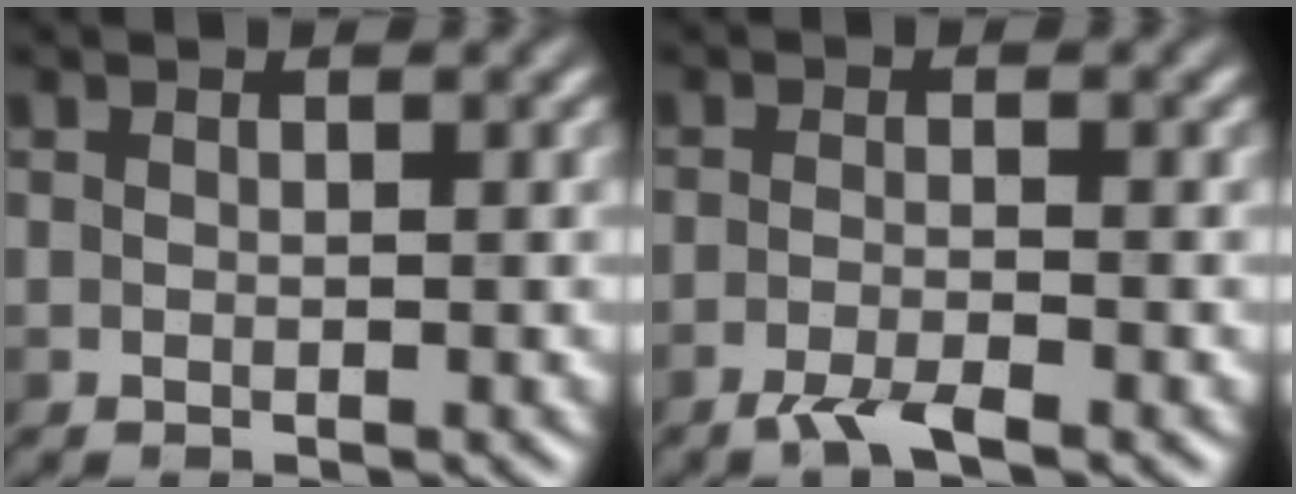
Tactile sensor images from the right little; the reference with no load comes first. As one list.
[{"total": 2.5, "force": [-1.7, 0.4, 1.8], "torque": [-0.035, -0.004, -0.039]}]